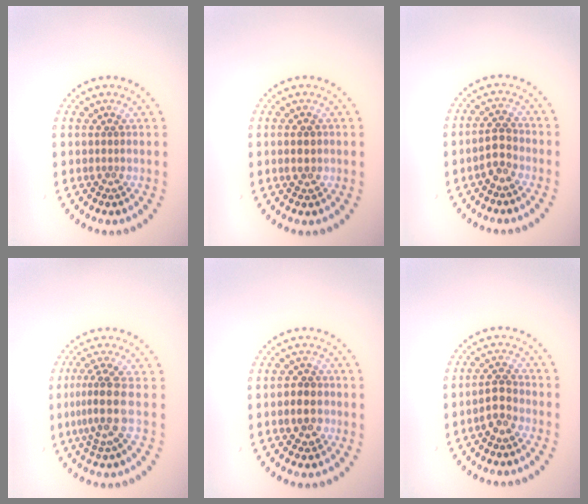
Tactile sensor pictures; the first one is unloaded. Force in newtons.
{"total": 2.2, "press": 2.2, "slide": 0.2}
{"total": 2.3, "press": 2.2, "slide": 0.8}
{"total": 3.5, "press": 2.4, "slide": 2.5}
{"total": 2.8, "press": 2.7, "slide": 0.7}
{"total": 2.3, "press": 2.2, "slide": 0.8}